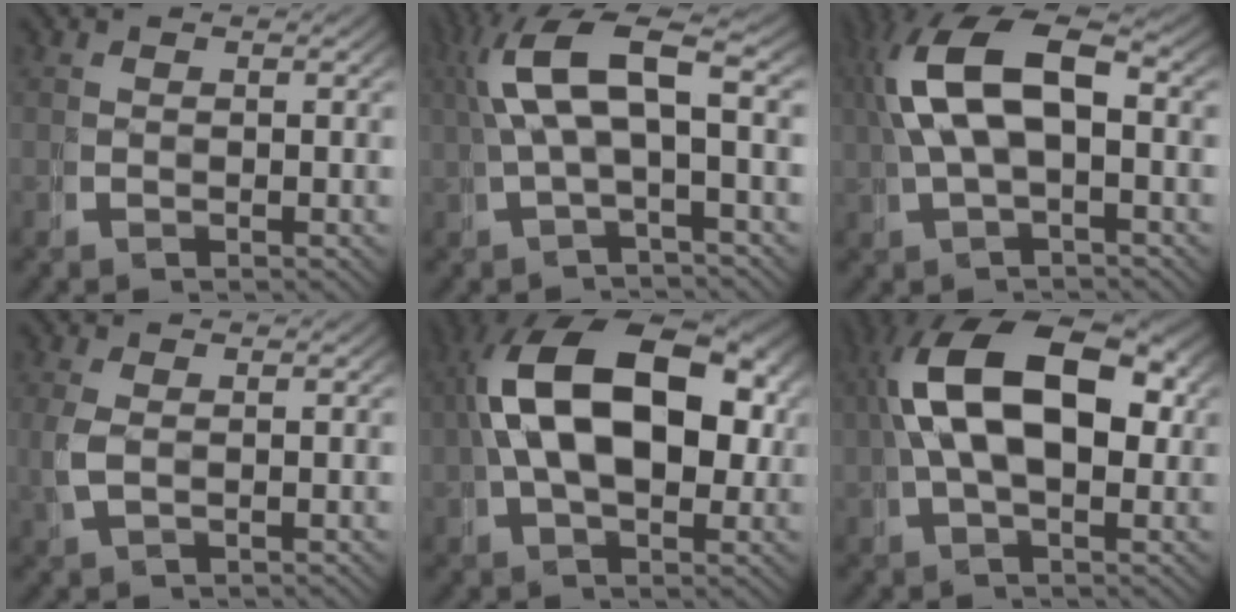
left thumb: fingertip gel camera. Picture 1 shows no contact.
{"total": 7.5, "force": [1.1, 3.0, 6.8], "torque": [-0.124, 0.000, 0.018]}
{"total": 8.9, "force": [1.3, 4.7, 7.5], "torque": [-0.150, -0.002, 0.021]}
{"total": 1.8, "force": [0.2, 0.9, 1.6], "torque": [-0.050, -0.011, 0.014]}
{"total": 14.5, "force": [1.6, 8.8, 11.4], "torque": [-0.200, -0.022, 0.031]}
{"total": 12.0, "force": [1.9, 7.0, 9.6], "torque": [-0.168, -0.010, 0.026]}